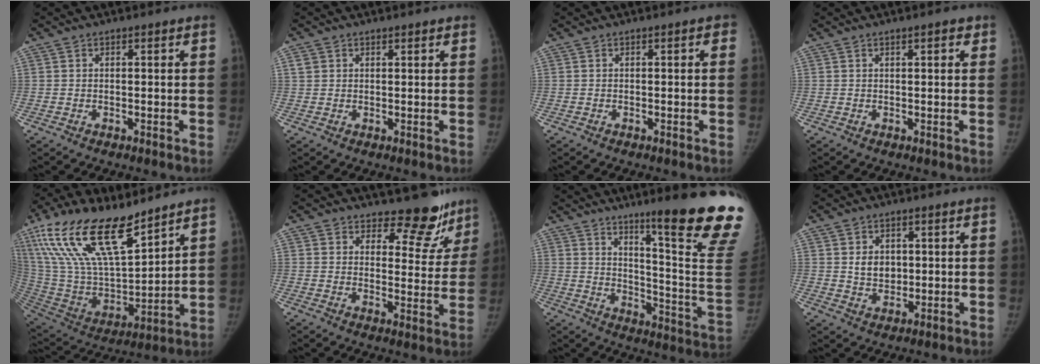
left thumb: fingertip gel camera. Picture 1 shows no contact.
{"total": 2.1, "force": [1.3, 1.5, 0.5], "torque": [0.008, -0.006, 0.021]}
{"total": 1.0, "force": [0.2, 0.4, 0.9], "torque": [-0.007, 0.003, 0.001]}
{"total": 1.9, "force": [1.1, 0.6, 1.4], "torque": [-0.011, -0.001, 0.014]}
{"total": 25.3, "force": [16.6, 9.4, 16.6], "torque": [-0.304, -0.050, 0.314]}
{"total": 12.0, "force": [10.5, 5.4, 2.5], "torque": [0.025, -0.087, 0.125]}
{"total": 24.7, "force": [15.9, 0.7, 18.9], "torque": [-0.221, -0.123, 0.229]}
{"total": 4.9, "force": [1.2, 3.9, 2.6], "torque": [-0.020, -0.011, 0.028]}